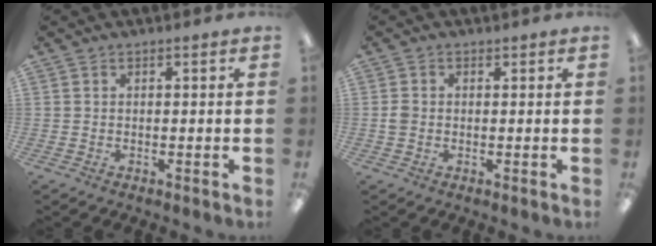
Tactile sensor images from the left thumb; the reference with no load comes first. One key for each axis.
{"total": 1.9, "fx": -0.1, "fy": 1.7, "fz": 1.0, "tx": -0.018, "ty": 0.006, "tz": -0.002}